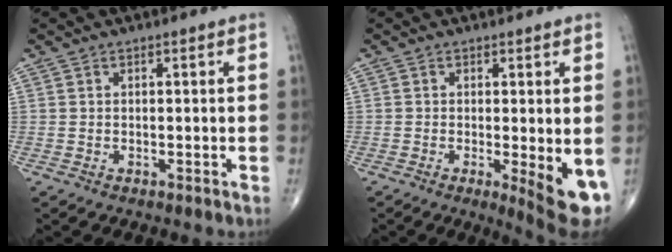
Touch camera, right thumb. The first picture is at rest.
{"total": 7.9, "force": [-1.6, 2.1, 7.5], "torque": [-0.100, -0.020, -0.020]}